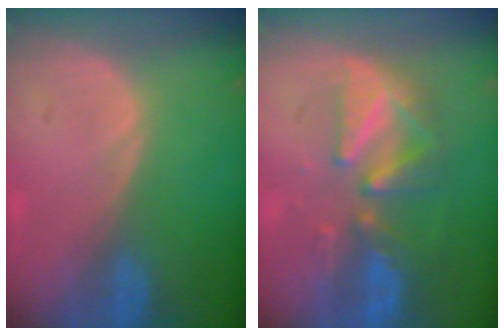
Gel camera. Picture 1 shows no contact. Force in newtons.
{"total": 8.5, "press": 8.0, "slide": 2.6}